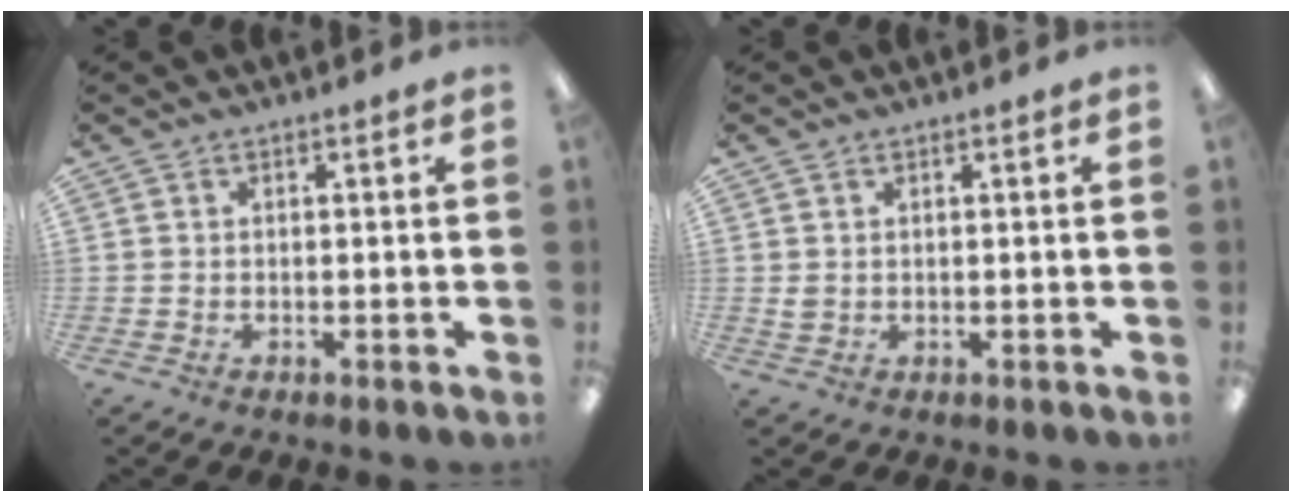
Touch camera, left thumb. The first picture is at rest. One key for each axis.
{"total": 1.5, "fx": 0.8, "fy": 1.0, "fz": 0.7, "tx": -0.015, "ty": 0.003, "tz": 0.013}